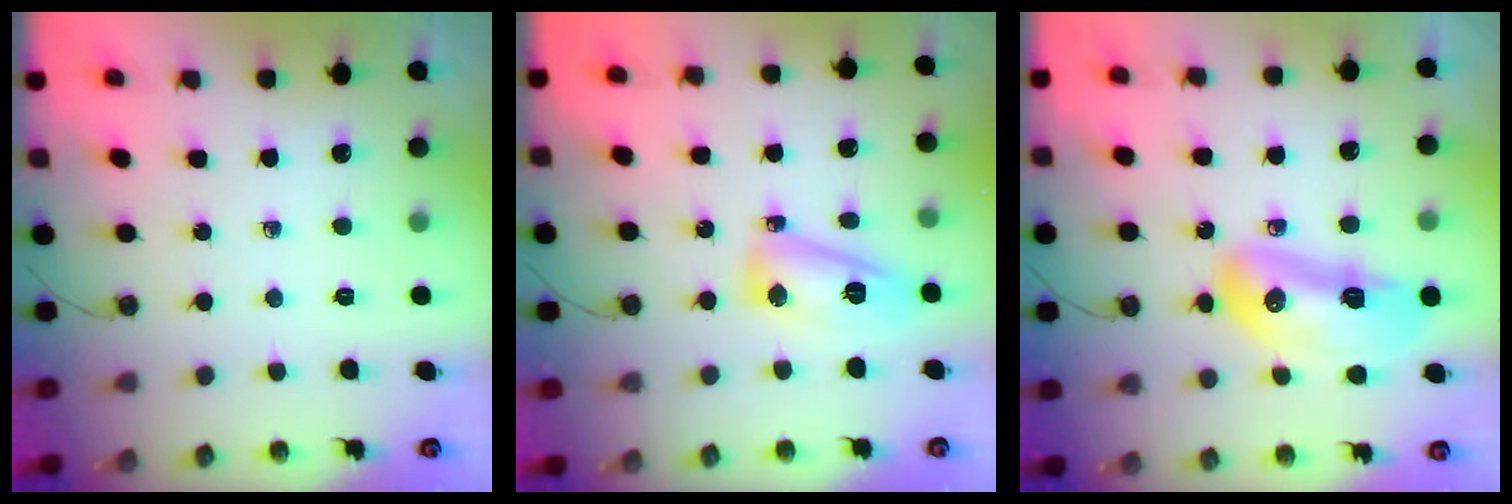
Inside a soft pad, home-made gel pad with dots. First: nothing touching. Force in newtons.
{"total": 11.5, "press": 11.4, "slide": 1.4}
{"total": 14.5, "press": 14.4, "slide": 1.7}